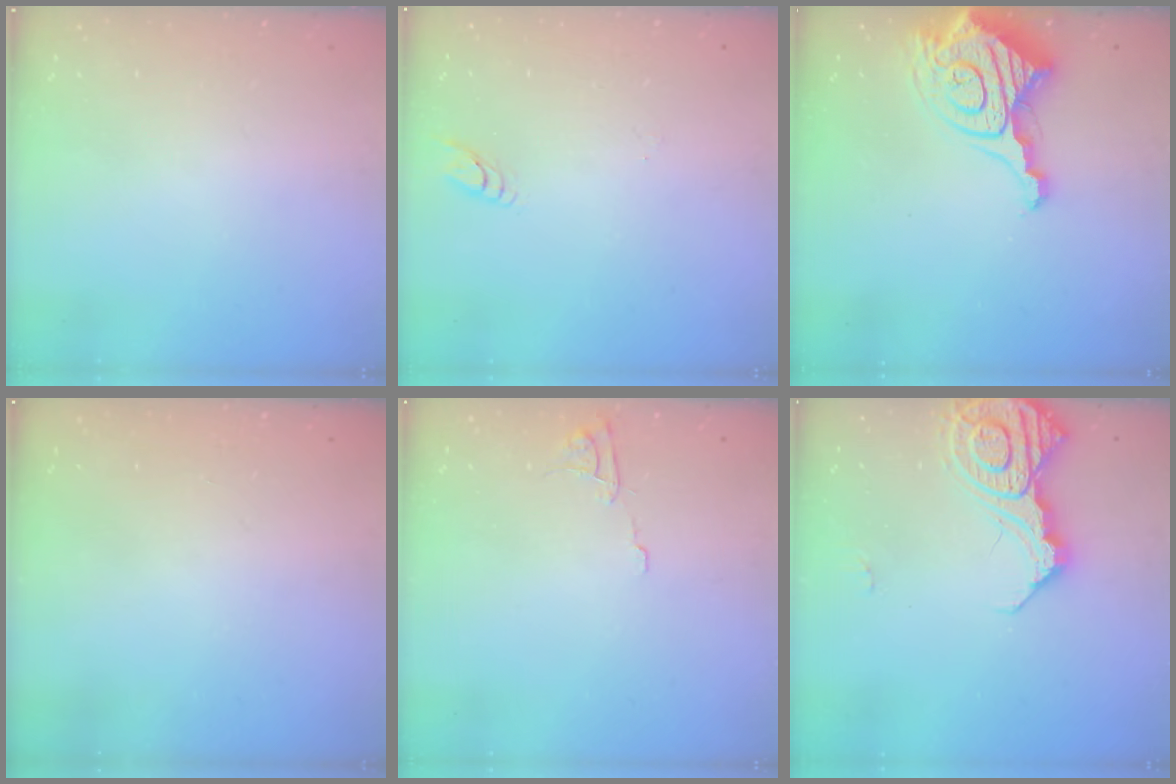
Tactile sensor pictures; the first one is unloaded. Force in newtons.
{"total": 3.6, "press": 3.6, "slide": 0.3}
{"total": 16.1, "press": 16.0, "slide": 1.9}
{"total": 0.0}
{"total": 5.4, "press": 5.4, "slide": 0.5}
{"total": 17.9, "press": 17.9, "slide": 1.4}